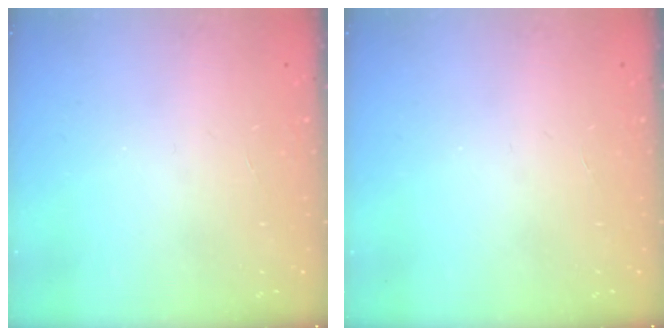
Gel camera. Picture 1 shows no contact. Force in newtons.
{"total": 0.0}